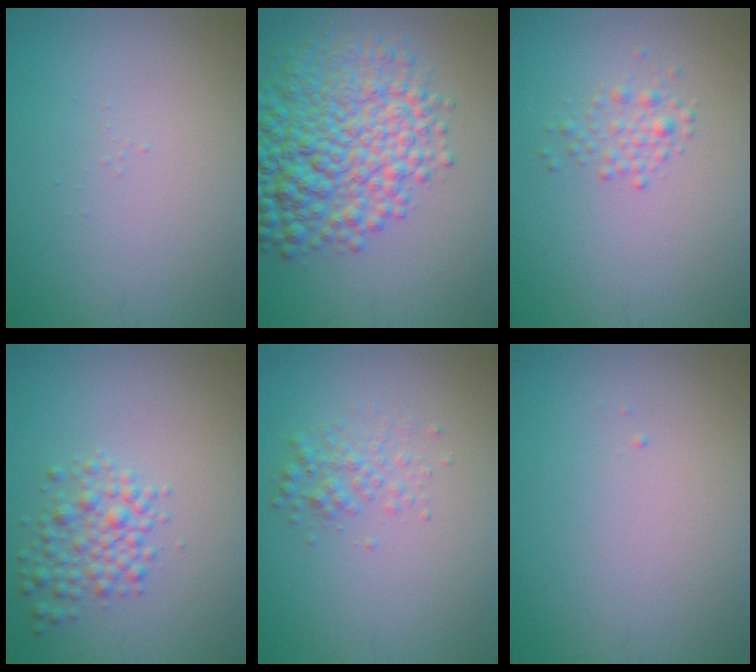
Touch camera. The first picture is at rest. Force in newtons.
{"total": 9.5, "press": 9.5, "slide": 0.2}
{"total": 2.2, "press": 2.2, "slide": 0.0}
{"total": 3.0, "press": 3.0, "slide": 0.1}
{"total": 1.9, "press": 1.9, "slide": 0.0}
{"total": 0.0}